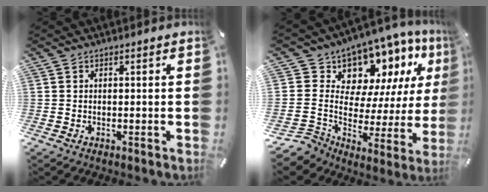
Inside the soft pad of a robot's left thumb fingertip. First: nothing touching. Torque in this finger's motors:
{"motor_torque": [2.09, 2.92, 0.94, 0.49, 0.06]}